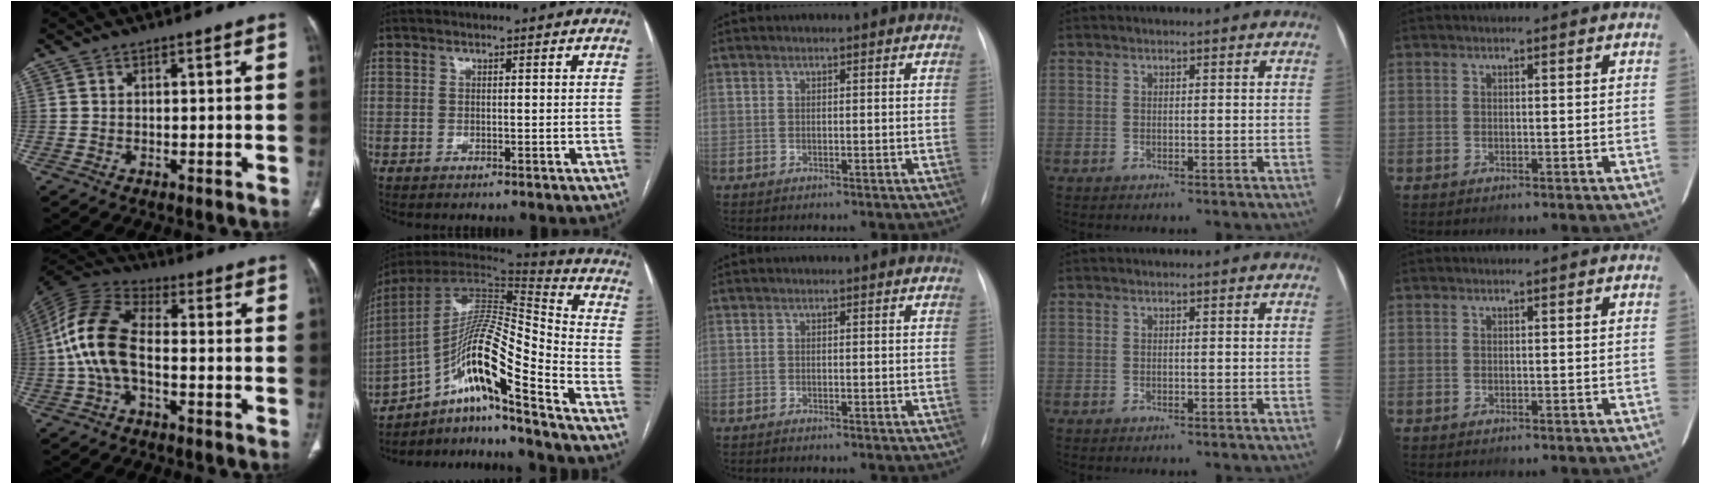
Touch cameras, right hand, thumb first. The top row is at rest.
{"thumb": {"total": 13.0, "force": [-1.6, 7.0, 10.8], "torque": [-0.234, 0.034, -0.037]}, "index": {"total": 17.5, "force": [-10.5, -0.1, 14.0], "torque": [-0.264, 0.014, -0.185]}}